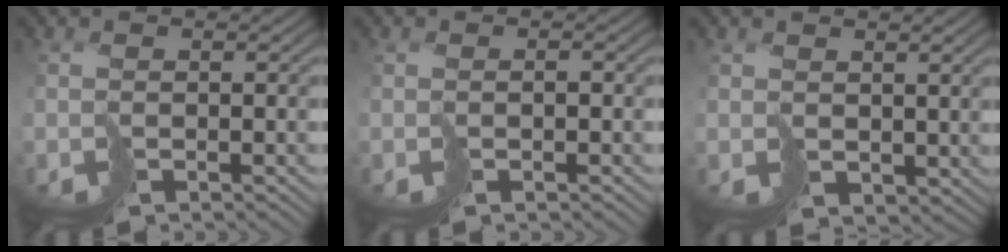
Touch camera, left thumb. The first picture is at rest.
{"total": 0.6, "force": [-0.2, 0.2, 0.5], "torque": [-0.011, 0.002, -0.004]}
{"total": 2.4, "force": [1.9, 1.3, 0.7], "torque": [-0.029, -0.004, 0.042]}